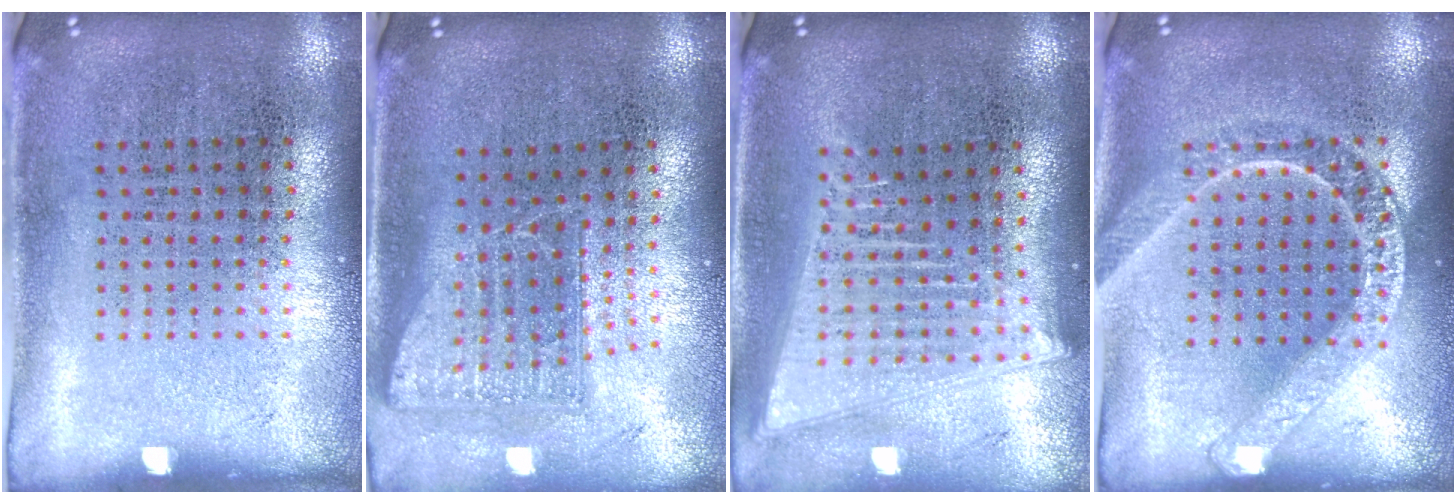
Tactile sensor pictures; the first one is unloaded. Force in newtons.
{"total": 1.7, "press": 1.3, "slide": 1.1}
{"total": 2.1, "press": 1.8, "slide": 1.0}
{"total": 1.7, "press": 1.7, "slide": 0.2}